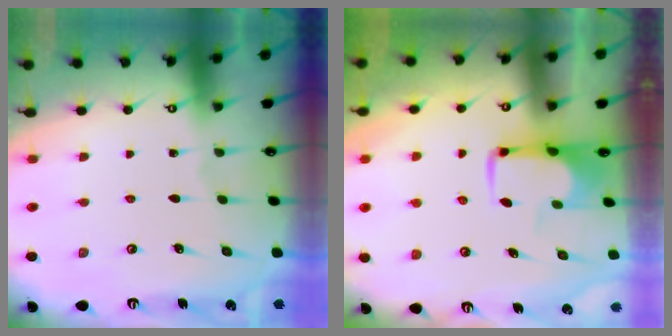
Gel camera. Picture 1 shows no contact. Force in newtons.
{"total": 1.8, "press": 1.7, "slide": 0.4}